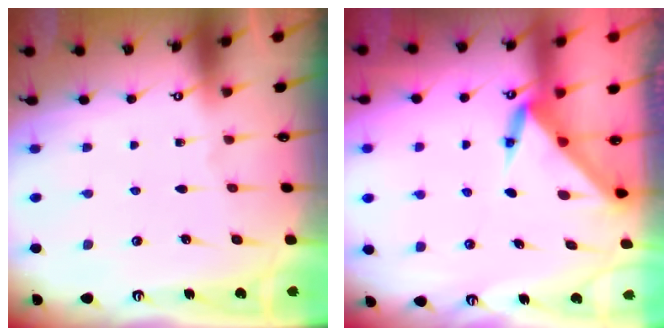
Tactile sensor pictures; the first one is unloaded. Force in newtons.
{"total": 3.5, "press": 3.5, "slide": 0.1}